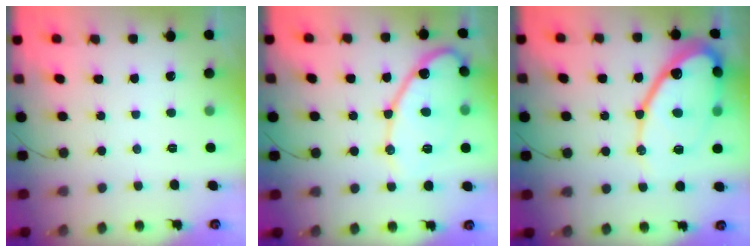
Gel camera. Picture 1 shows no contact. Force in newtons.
{"total": 13.8, "press": 13.8, "slide": 0.8}
{"total": 20.2, "press": 20.1, "slide": 1.8}